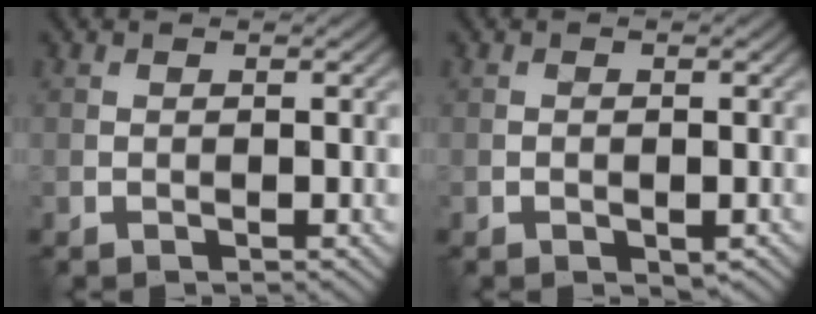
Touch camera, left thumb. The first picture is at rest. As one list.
[{"total": 1.5, "force": [-0.8, 0.7, 1.0], "torque": [-0.014, -0.002, -0.010]}]